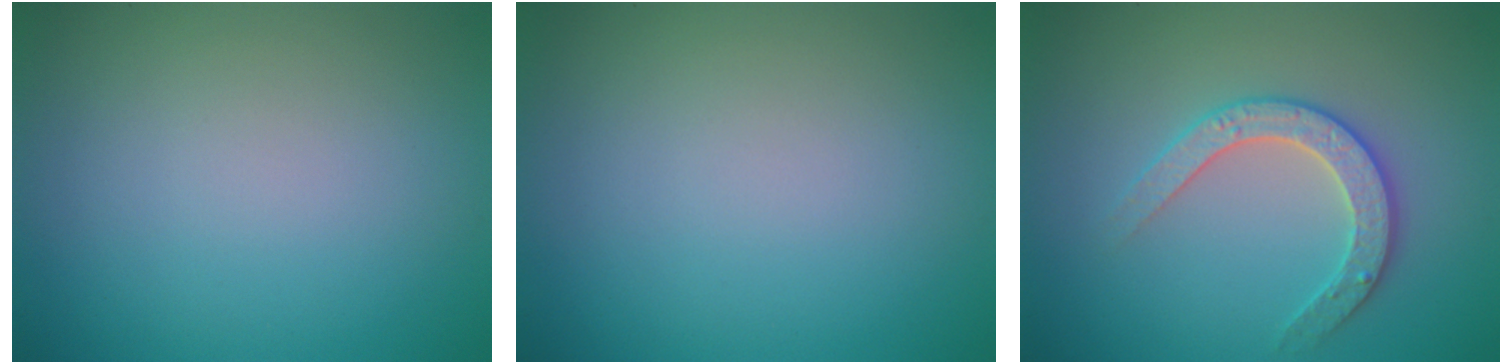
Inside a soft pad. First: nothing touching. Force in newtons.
{"total": 0.0}
{"total": 2.8, "press": 2.8, "slide": 0.3}